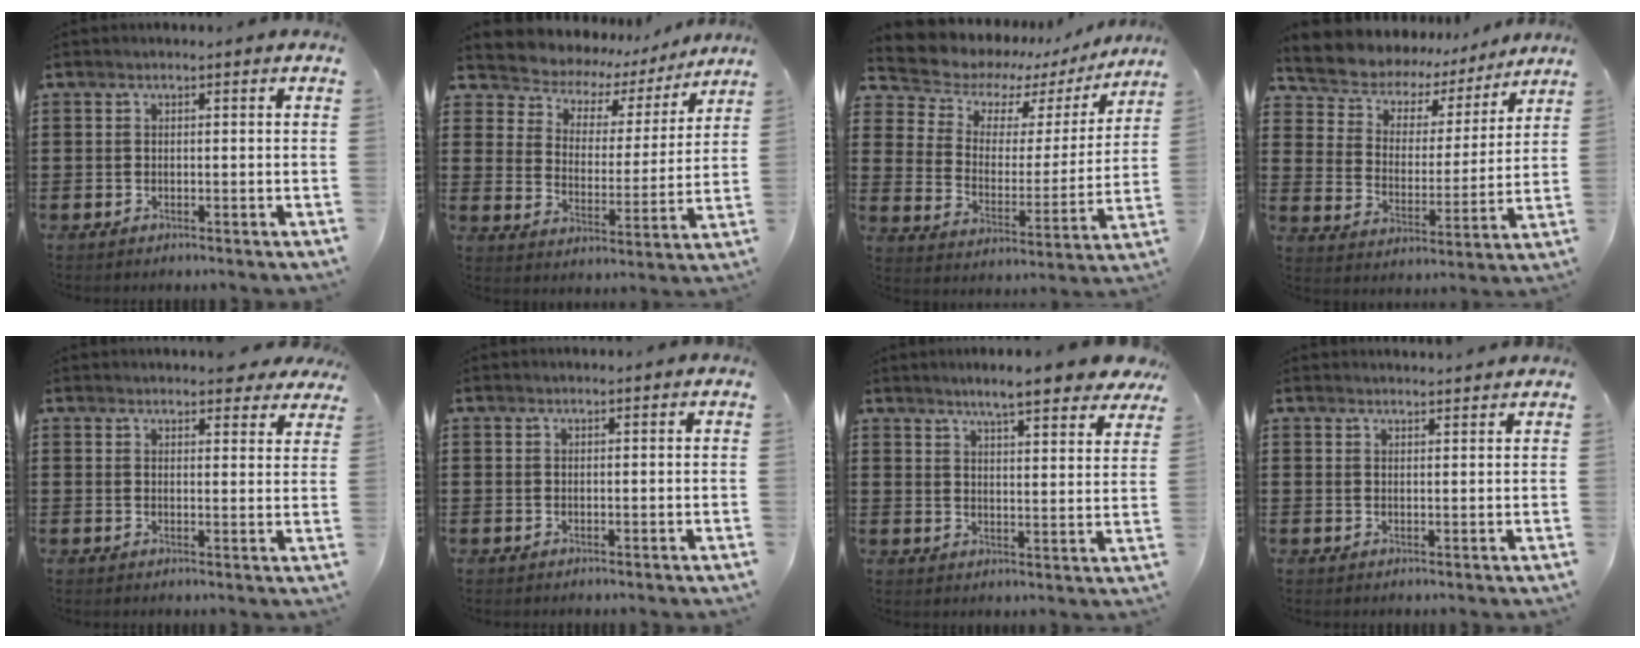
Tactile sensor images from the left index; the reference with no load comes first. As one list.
[{"total": 4.3, "force": [3.6, 2.3, 0.1], "torque": [-0.034, -0.032, 0.055]}, {"total": 6.4, "force": [5.3, 3.4, 0.8], "torque": [-0.055, -0.040, 0.091]}, {"total": 5.5, "force": [4.9, 2.5, 0.0], "torque": [-0.038, -0.038, 0.082]}, {"total": 3.4, "force": [3.2, 0.7, 0.7], "torque": [-0.015, -0.009, 0.058]}, {"total": 0.0}, {"total": 6.2, "force": [5.6, -0.2, 2.8], "torque": [-0.066, -0.023, 0.094]}, {"total": 1.7, "force": [1.7, 0.0, 0.1], "torque": [-0.006, -0.001, 0.033]}]